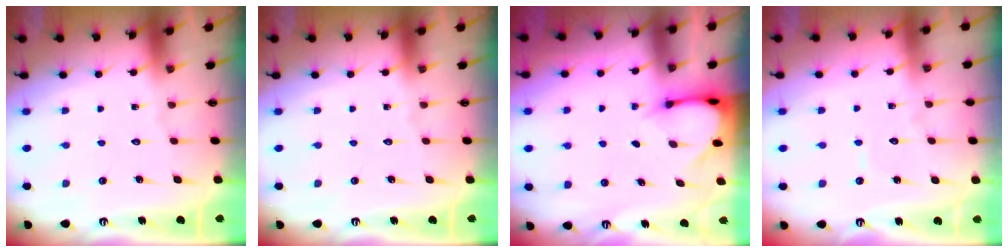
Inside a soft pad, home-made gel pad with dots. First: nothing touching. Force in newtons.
{"total": 0.0}
{"total": 3.0, "press": 3.0, "slide": 0.2}
{"total": 3.3, "press": 3.3, "slide": 0.4}